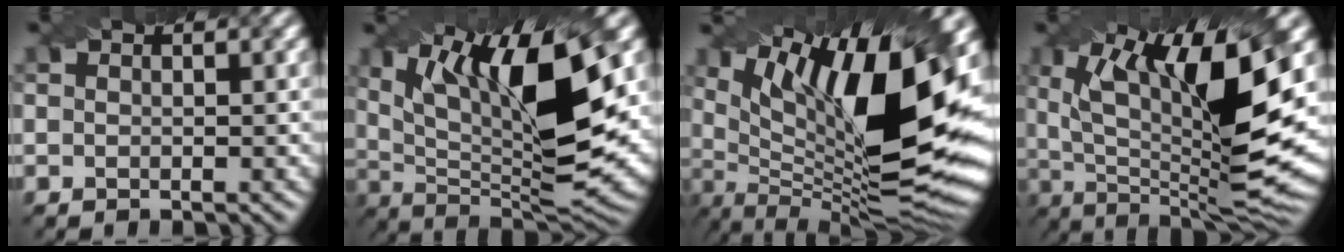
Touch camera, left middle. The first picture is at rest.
{"total": 14.3, "force": [4.4, 4.1, 13.0], "torque": [-0.211, -0.004, 0.076]}
{"total": 17.1, "force": [5.4, 5.1, 15.4], "torque": [-0.246, 0.004, 0.102]}
{"total": 14.9, "force": [4.1, 4.5, 13.6], "torque": [-0.224, -0.012, 0.073]}